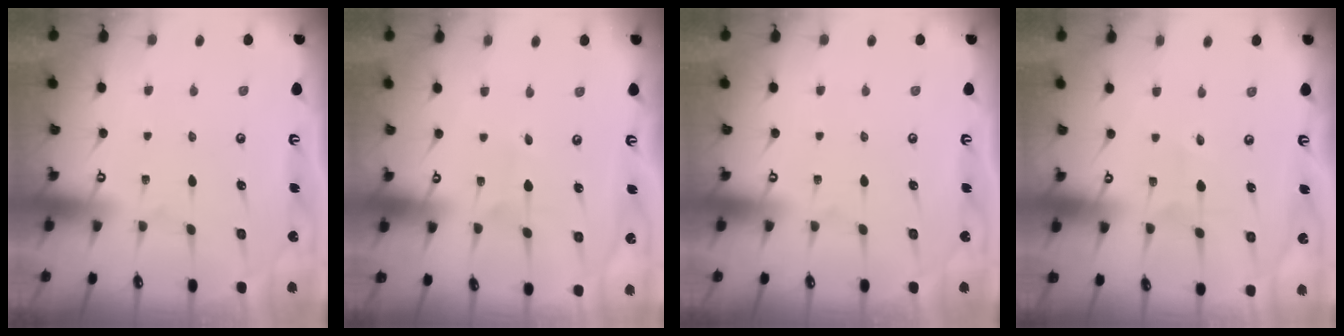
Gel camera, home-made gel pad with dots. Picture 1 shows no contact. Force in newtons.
{"total": 1.6, "press": 1.6, "slide": 0.1}
{"total": 0.0}
{"total": 2.0, "press": 1.9, "slide": 0.5}